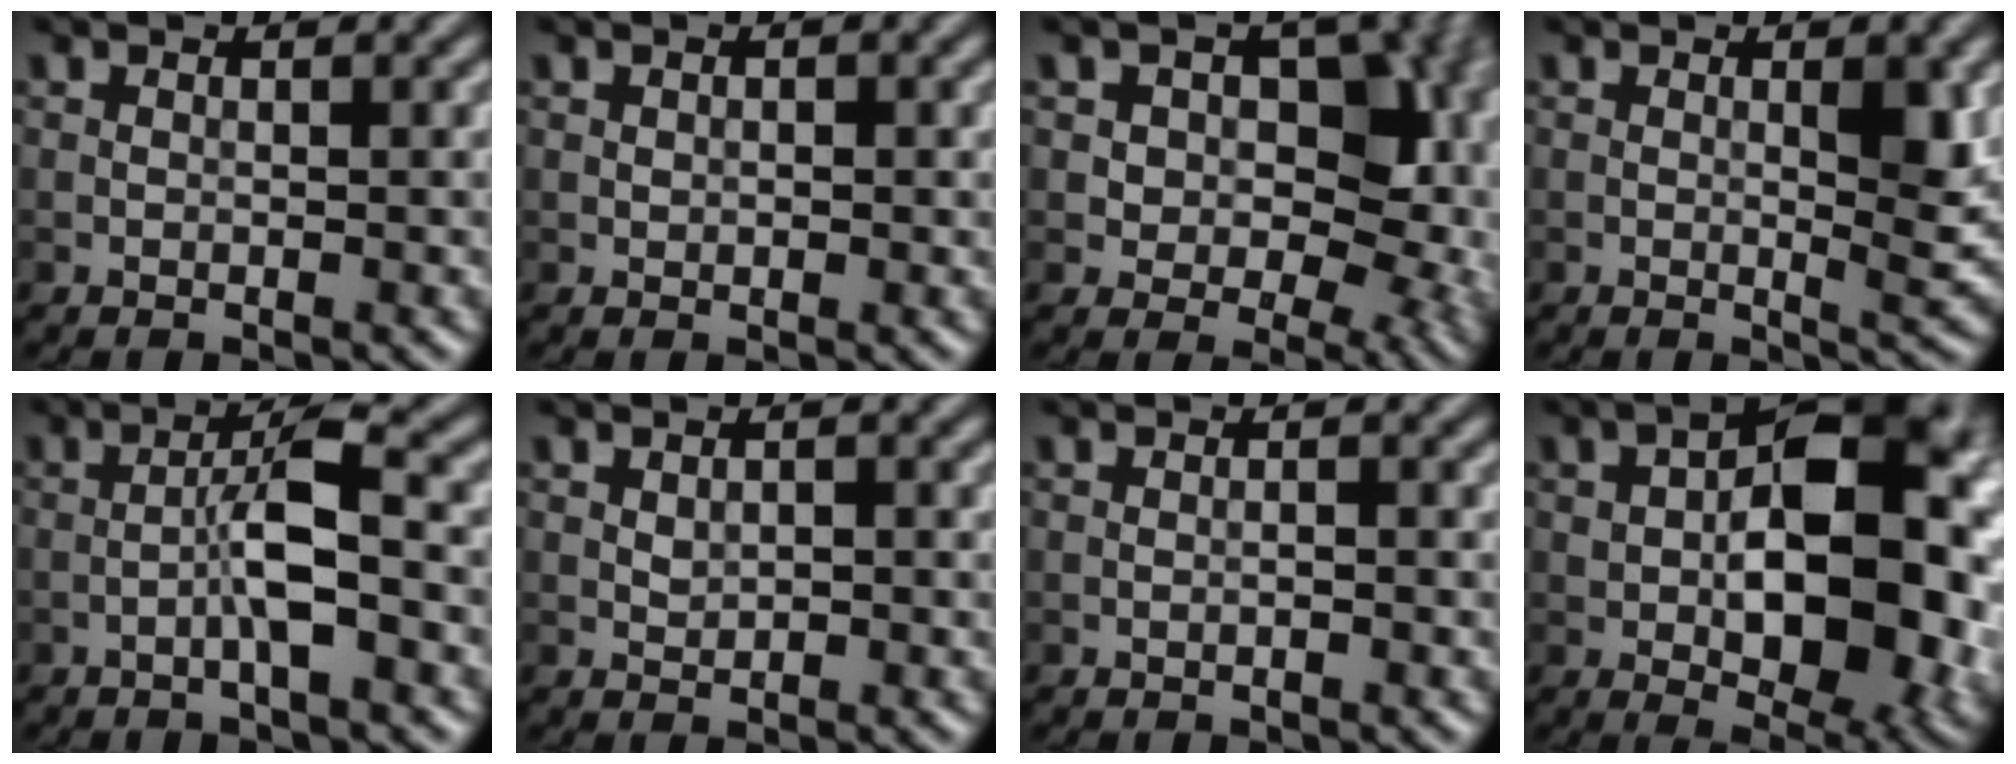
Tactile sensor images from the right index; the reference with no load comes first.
{"total": 0.7, "force": [0.2, 0.5, 0.4], "torque": [-0.006, 0.000, 0.004]}
{"total": 12.7, "force": [2.4, 9.0, 8.6], "torque": [-0.070, 0.023, 0.025]}
{"total": 3.3, "force": [0.4, 0.9, 3.2], "torque": [-0.045, -0.006, 0.008]}
{"total": 4.0, "force": [-1.2, 0.4, 3.8], "torque": [-0.070, 0.014, -0.028]}
{"total": 1.1, "force": [0.1, 0.8, 0.8], "torque": [-0.013, -0.001, 0.002]}
{"total": 0.5, "force": [-0.2, 0.2, 0.5], "torque": [-0.009, -0.002, -0.005]}
{"total": 14.5, "force": [-0.3, 8.2, 11.9], "torque": [-0.159, 0.004, -0.001]}